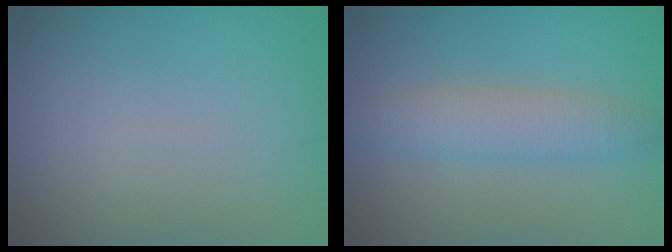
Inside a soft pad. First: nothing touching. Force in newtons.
{"total": 3.5, "press": 3.5, "slide": 0.1}